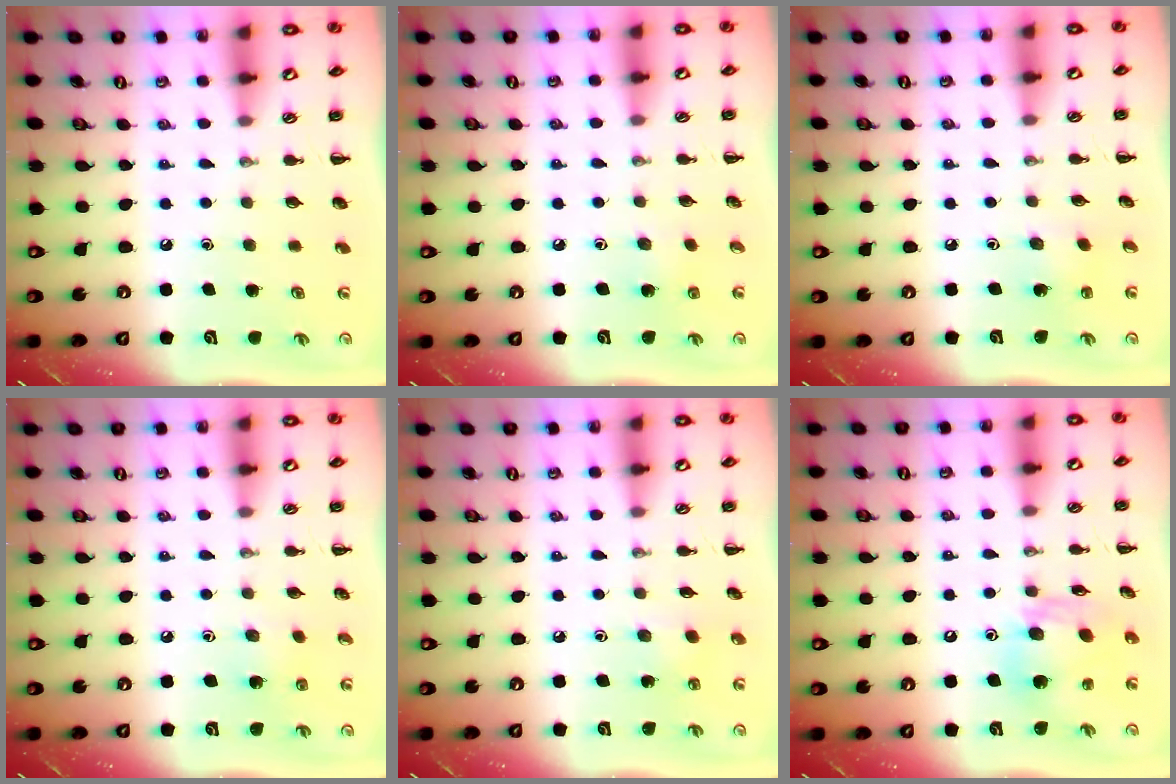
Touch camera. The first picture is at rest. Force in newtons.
{"total": 3.7, "press": 3.5, "slide": 1.3}
{"total": 2.1, "press": 2.0, "slide": 0.8}
{"total": 2.4, "press": 2.4, "slide": 0.6}
{"total": 2.8, "press": 2.6, "slide": 0.9}
{"total": 13.2, "press": 13.1, "slide": 1.7}